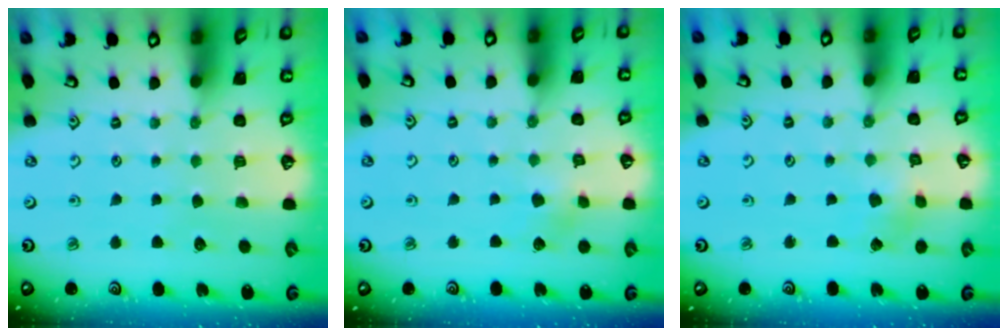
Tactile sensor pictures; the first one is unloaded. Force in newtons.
{"total": 3.0, "press": 3.0, "slide": 0.4}
{"total": 2.5, "press": 2.5, "slide": 0.3}